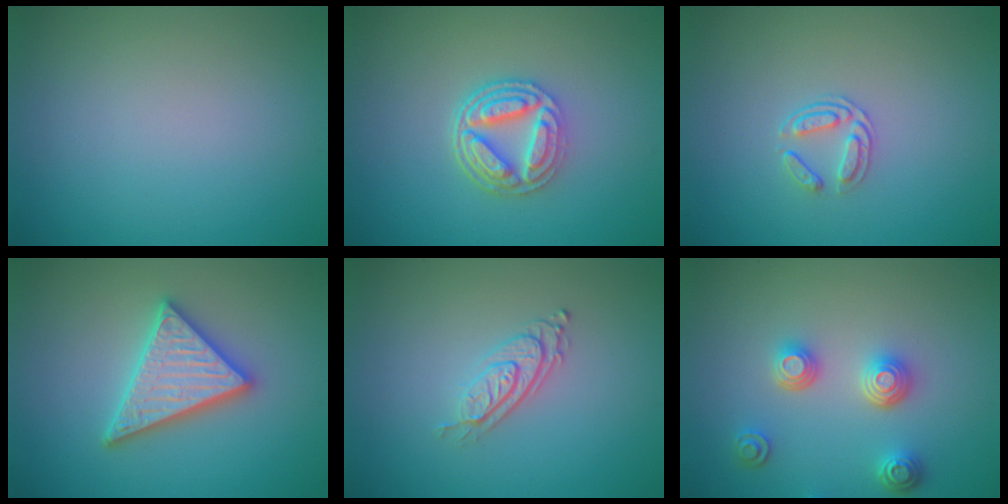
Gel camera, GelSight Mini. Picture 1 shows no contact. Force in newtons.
{"total": 5.0, "press": 3.8, "slide": 3.2}
{"total": 1.7, "press": 1.3, "slide": 1.1}
{"total": 4.9, "press": 4.8, "slide": 0.6}
{"total": 2.8, "press": 2.1, "slide": 1.9}
{"total": 3.5, "press": 3.1, "slide": 1.8}